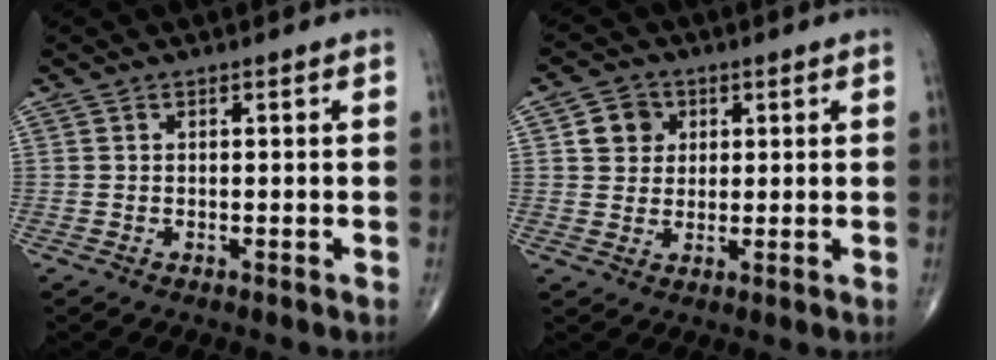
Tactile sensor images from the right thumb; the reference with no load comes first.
{"total": 5.3, "force": [1.7, 4.7, 1.9], "torque": [-0.007, -0.003, 0.027]}